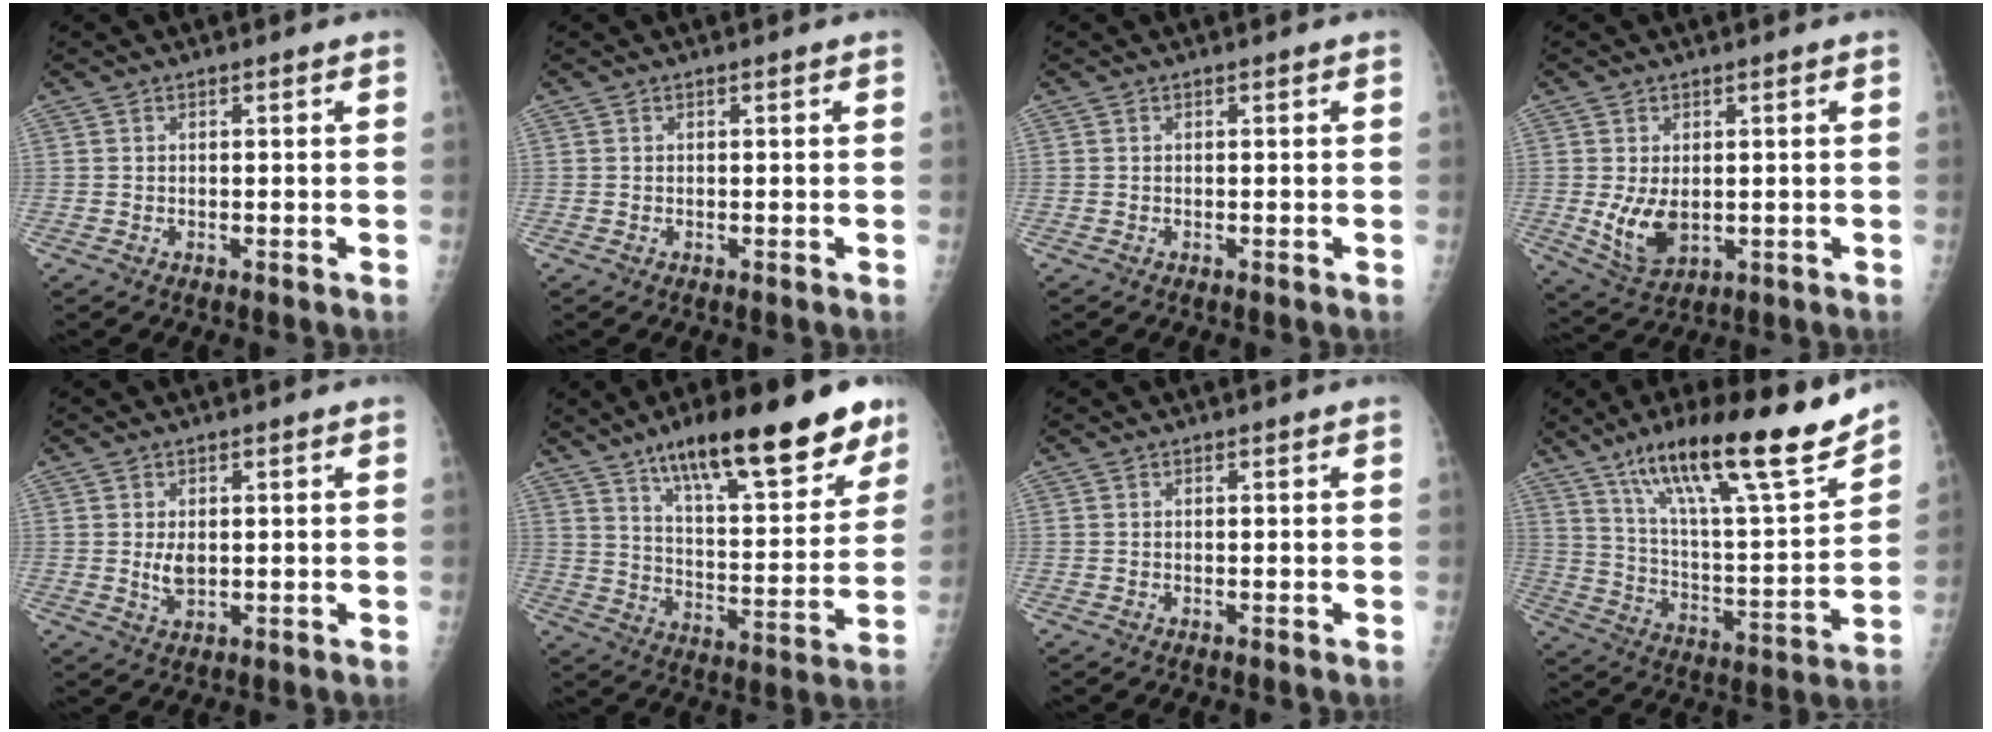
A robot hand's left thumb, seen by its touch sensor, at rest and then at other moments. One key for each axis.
{"total": 0.0}
{"total": 0.0}
{"total": 7.0, "fx": -0.3, "fy": 4.3, "fz": 5.5, "tx": -0.092, "ty": -0.014, "tz": 0.011}
{"total": 3.3, "fx": 0.3, "fy": 1.9, "fz": 2.6, "tx": -0.041, "ty": -0.007, "tz": 0.012}
{"total": 23.8, "fx": 15.6, "fy": 7.2, "fz": 16.5, "tx": -0.206, "ty": -0.054, "tz": 0.242}
{"total": 0.0}
{"total": 24.3, "fx": 17.1, "fy": 4.2, "fz": 16.8, "tx": -0.252, "ty": -0.069, "tz": 0.288}